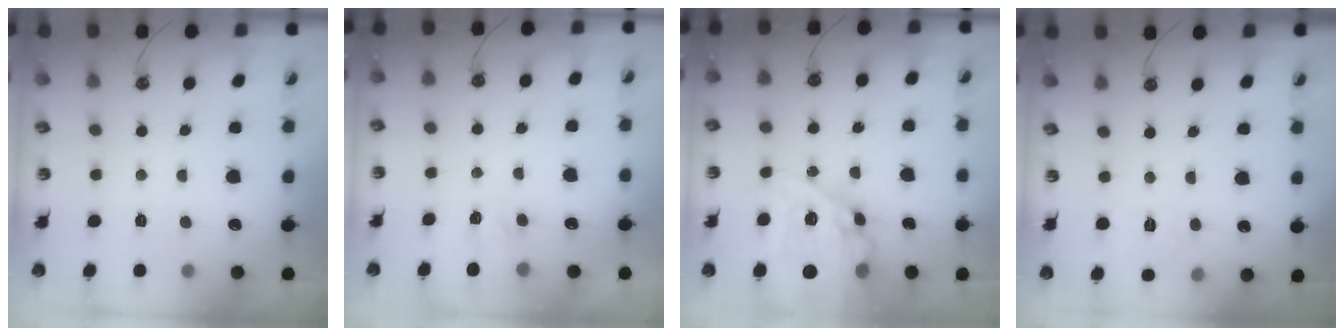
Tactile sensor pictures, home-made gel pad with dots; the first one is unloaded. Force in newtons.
{"total": 5.1, "press": 5.0, "slide": 0.6}
{"total": 20.5, "press": 20.4, "slide": 1.7}
{"total": 6.2, "press": 6.2, "slide": 0.7}